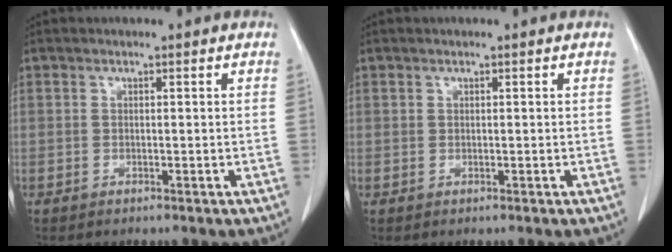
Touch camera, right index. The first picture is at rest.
{"total": 0.0}